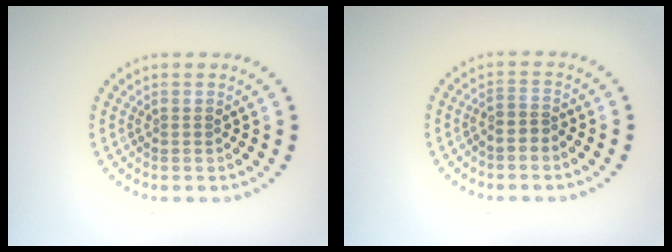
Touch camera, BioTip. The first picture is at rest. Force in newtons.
{"total": 1.1, "press": 0.9, "slide": 0.7}